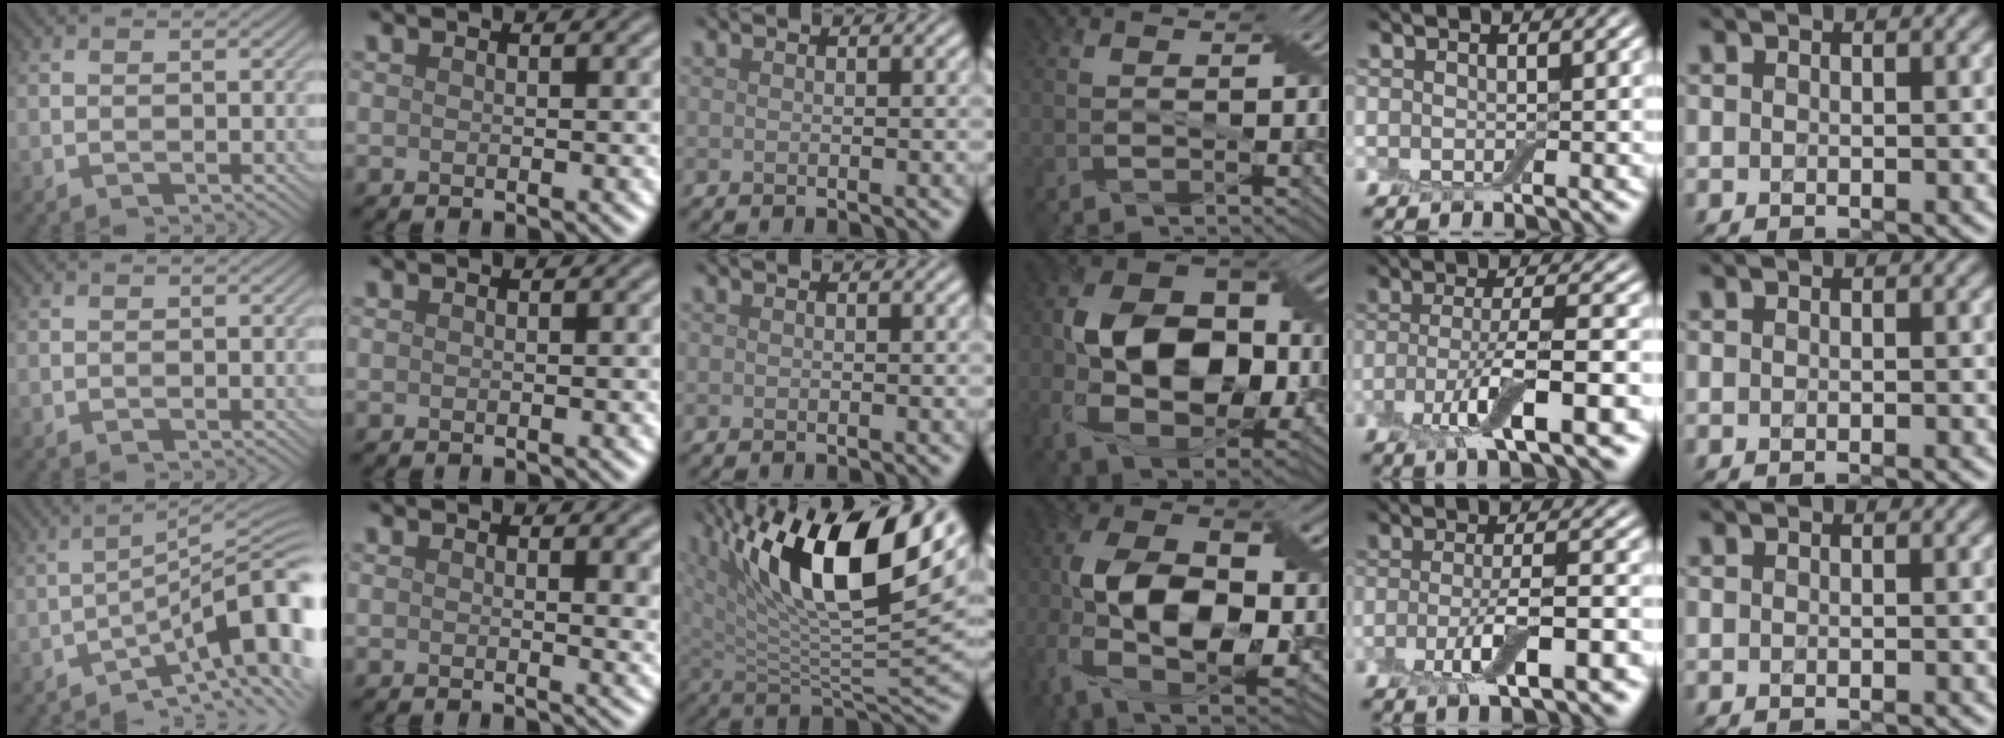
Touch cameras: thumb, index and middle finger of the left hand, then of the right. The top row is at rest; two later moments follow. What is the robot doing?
{"motion": "insert", "object": "backpack"}